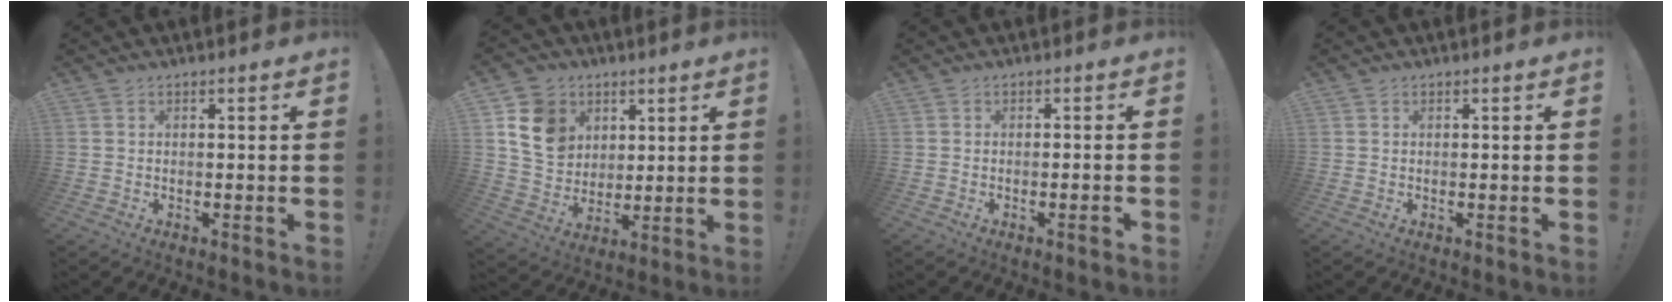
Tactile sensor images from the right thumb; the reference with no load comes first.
{"total": 13.4, "force": [5.4, 10.8, 5.8], "torque": [-0.083, -0.019, 0.112]}
{"total": 2.3, "force": [-1.2, -0.1, 1.9], "torque": [-0.036, 0.002, -0.019]}
{"total": 0.0}